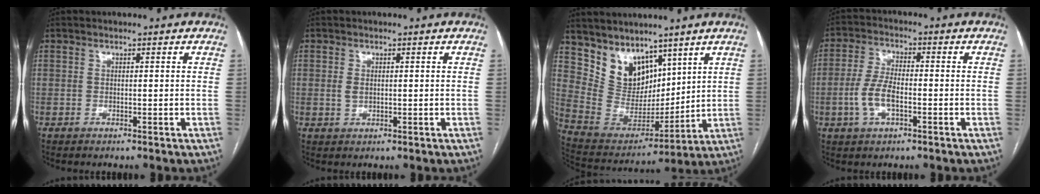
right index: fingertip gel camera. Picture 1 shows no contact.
{"total": 1.6, "force": [0.1, 1.0, 1.2], "torque": [-0.024, -0.001, 0.005]}
{"total": 11.4, "force": [8.0, 6.8, 4.5], "torque": [-0.096, 0.021, 0.175]}
{"total": 6.4, "force": [-1.7, 2.6, 5.6], "torque": [-0.128, 0.006, -0.031]}